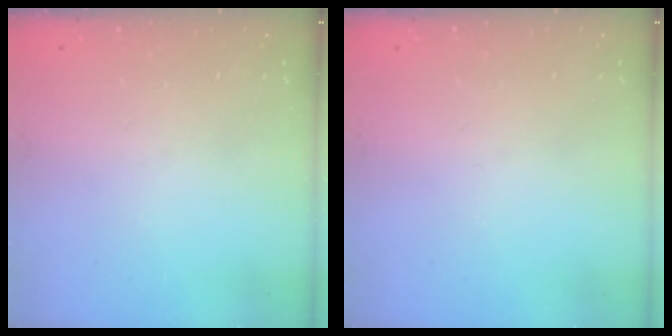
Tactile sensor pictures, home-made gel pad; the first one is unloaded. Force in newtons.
{"total": 0.0}